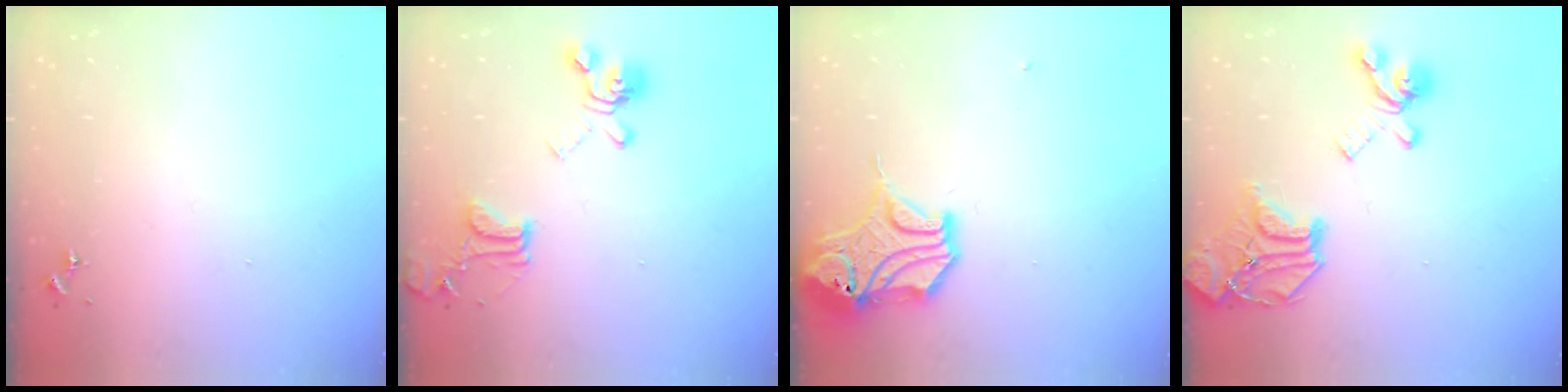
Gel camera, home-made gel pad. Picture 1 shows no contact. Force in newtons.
{"total": 17.3, "press": 17.2, "slide": 1.8}
{"total": 14.5, "press": 14.4, "slide": 2.2}
{"total": 20.3, "press": 20.2, "slide": 2.2}